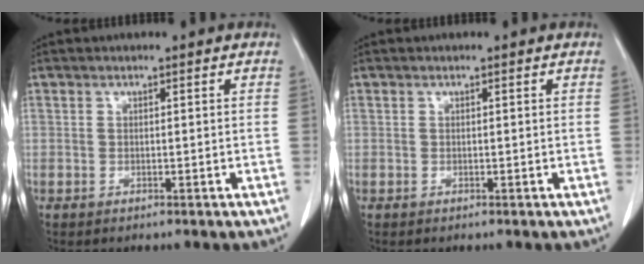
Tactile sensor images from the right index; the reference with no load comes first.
{"total": 0.0}